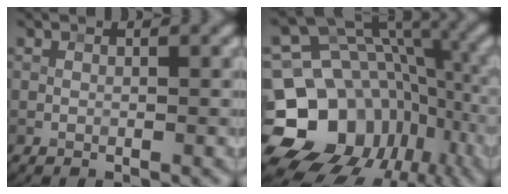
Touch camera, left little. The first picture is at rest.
{"total": 17.0, "force": [-5.6, 14.2, 7.6], "torque": [-0.154, 0.001, -0.088]}